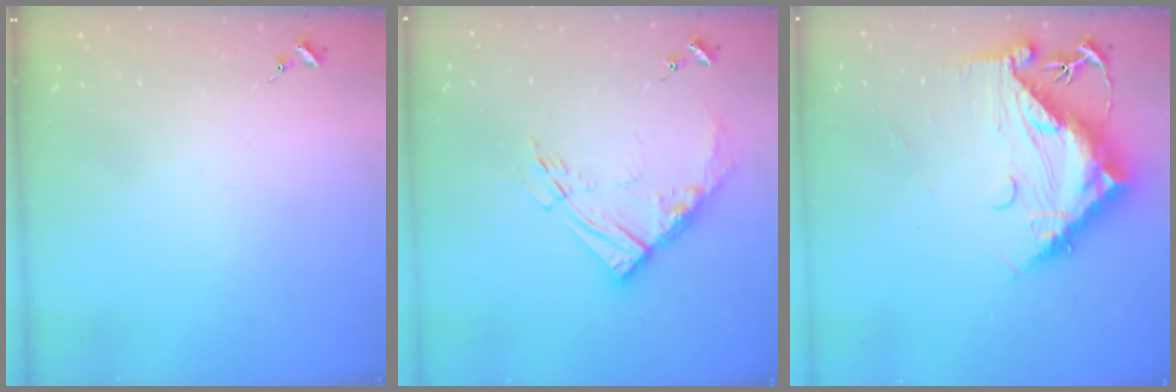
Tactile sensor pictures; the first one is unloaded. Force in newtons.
{"total": 12.7, "press": 12.6, "slide": 1.3}
{"total": 15.4, "press": 15.3, "slide": 1.6}